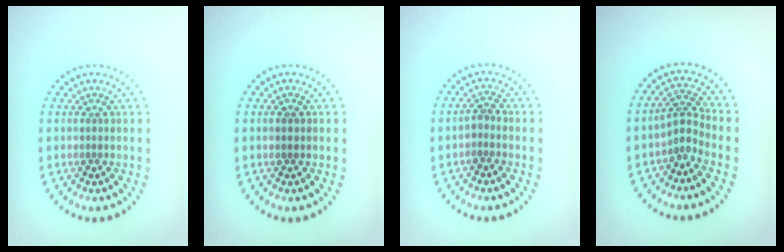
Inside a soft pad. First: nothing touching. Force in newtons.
{"total": 1.1, "press": 1.1, "slide": 0.1}
{"total": 1.5, "press": 1.1, "slide": 0.9}
{"total": 2.2, "press": 1.5, "slide": 1.7}